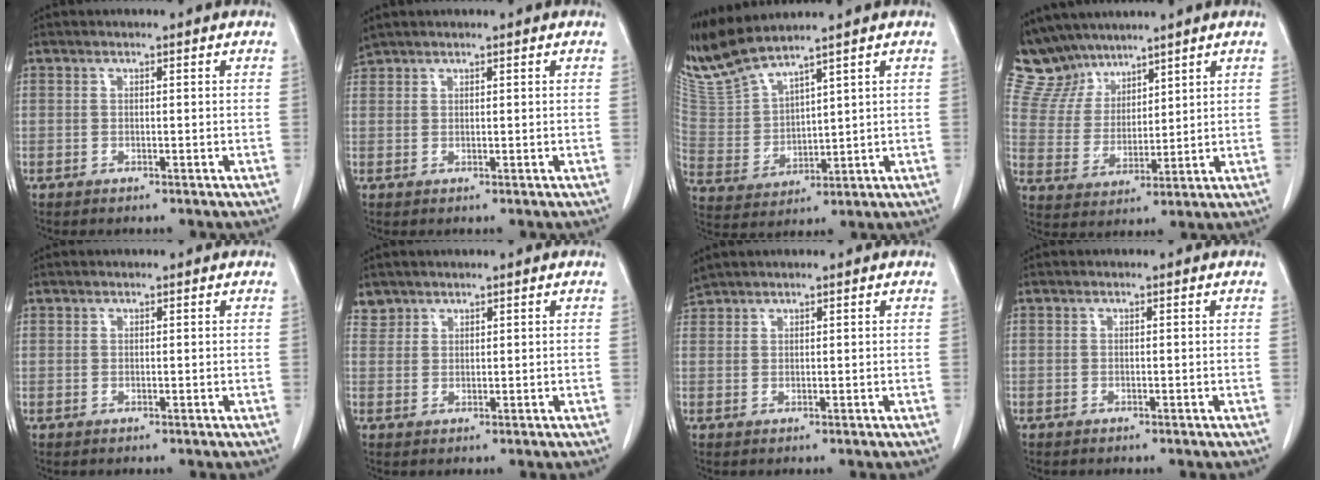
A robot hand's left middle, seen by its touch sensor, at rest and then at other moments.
{"total": 1.3, "force": [1.3, 0.0, 0.0], "torque": [-0.011, 0.014, 0.034]}
{"total": 9.5, "force": [9.4, 0.3, 1.4], "torque": [-0.058, -0.003, 0.212]}
{"total": 8.9, "force": [7.9, 3.9, 0.9], "torque": [-0.027, 0.014, 0.168]}
{"total": 0.5, "force": [0.4, 0.3, 0.0], "torque": [0.001, 0.000, 0.006]}
{"total": 2.0, "force": [1.7, 1.1, -0.4], "torque": [0.013, 0.007, 0.030]}
{"total": 1.9, "force": [1.9, 0.1, 0.0], "torque": [-0.010, 0.016, 0.044]}
{"total": 0.0}